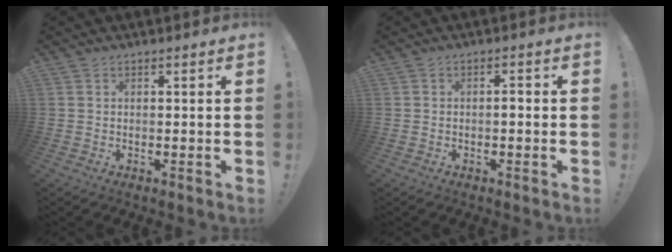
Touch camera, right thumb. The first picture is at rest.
{"total": 1.6, "force": [-0.8, 0.6, 1.3], "torque": [-0.031, 0.009, -0.015]}